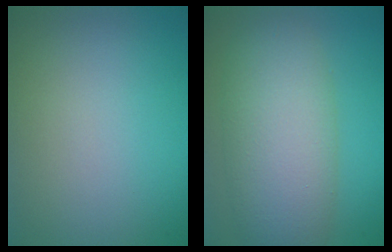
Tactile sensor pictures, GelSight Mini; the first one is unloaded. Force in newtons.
{"total": 7.8, "press": 7.8, "slide": 0.3}